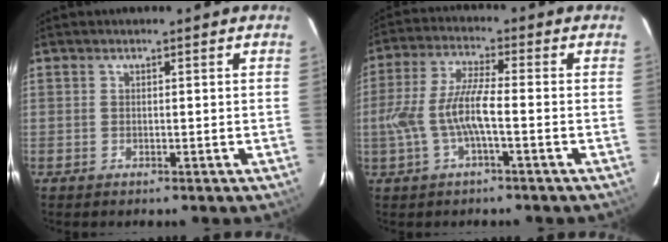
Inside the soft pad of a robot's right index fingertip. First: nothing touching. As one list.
[{"total": 9.0, "force": [-2.3, 1.4, 8.6], "torque": [-0.183, 0.001, -0.037]}]